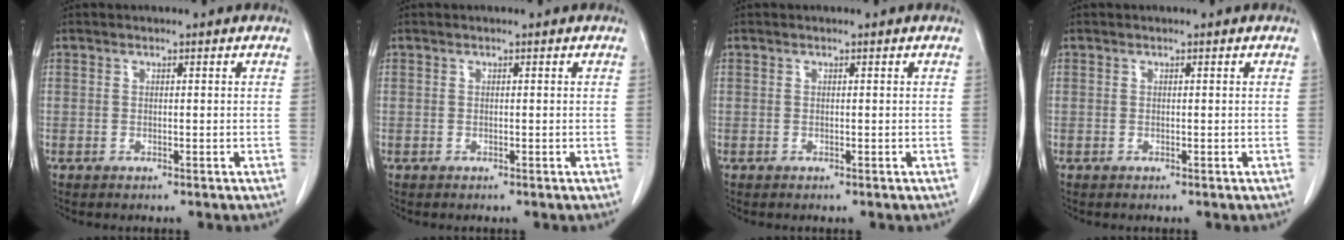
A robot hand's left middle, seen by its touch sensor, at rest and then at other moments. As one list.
[{"total": 0.0}, {"total": 0.0}, {"total": 0.0}]